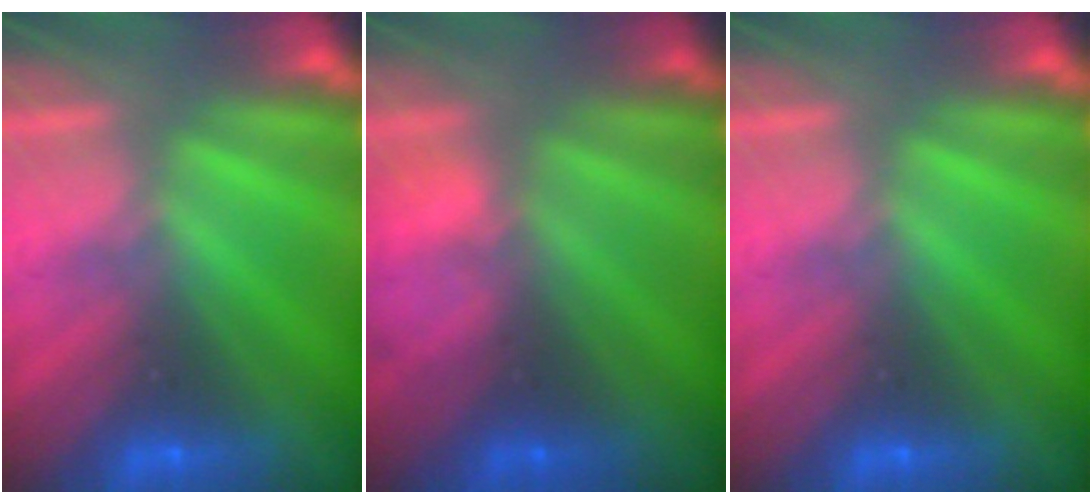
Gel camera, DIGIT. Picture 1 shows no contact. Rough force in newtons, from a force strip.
{"total": 2.4}
{"total": 0.0}